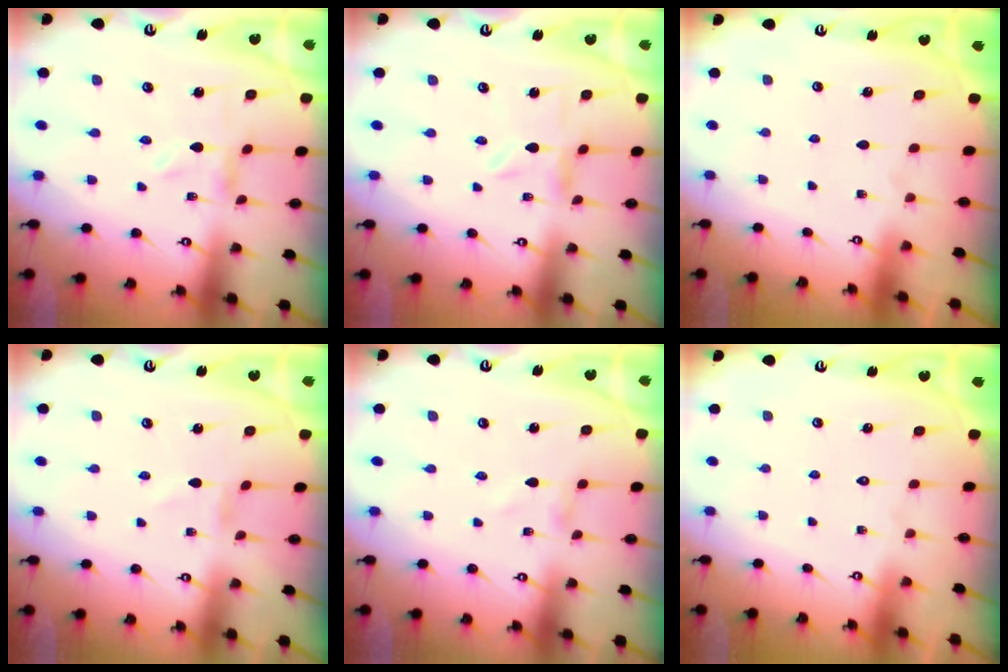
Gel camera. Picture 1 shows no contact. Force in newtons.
{"total": 1.5, "press": 1.5, "slide": 0.3}
{"total": 1.8, "press": 1.7, "slide": 0.1}
{"total": 0.8, "press": 0.7, "slide": 0.3}
{"total": 0.0}
{"total": 1.5, "press": 1.5, "slide": 0.1}